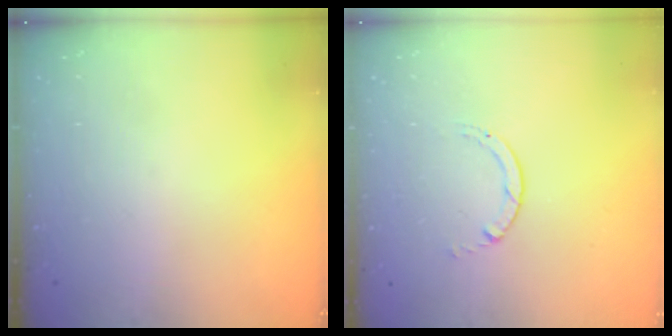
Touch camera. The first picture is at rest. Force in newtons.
{"total": 0.6, "press": 0.5, "slide": 0.1}